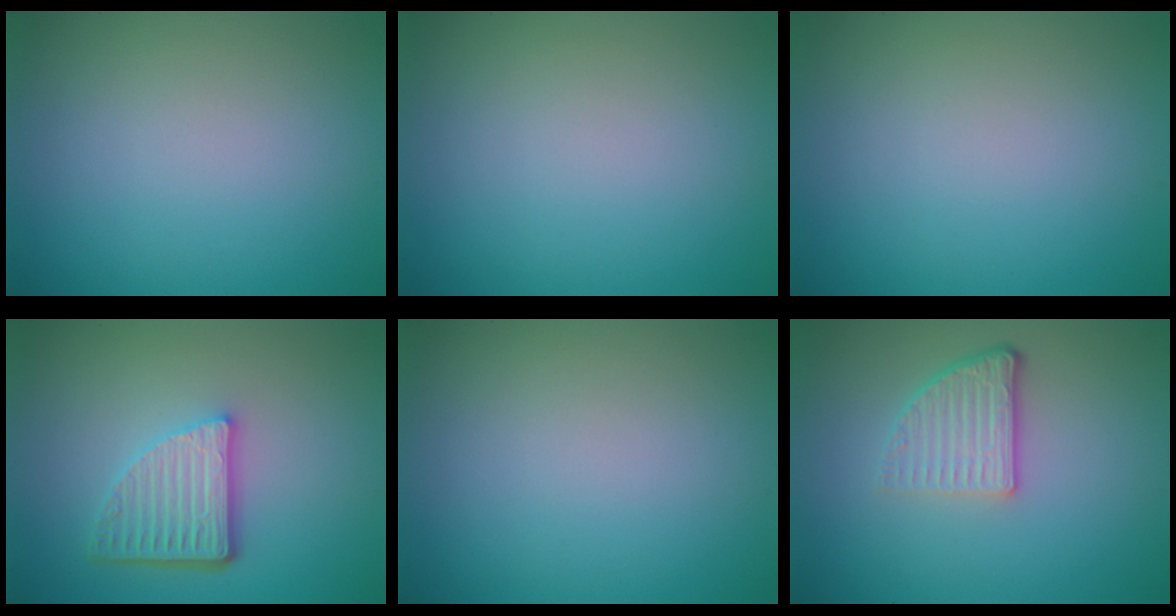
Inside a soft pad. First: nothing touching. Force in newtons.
{"total": 0.0}
{"total": 0.0}
{"total": 4.9, "press": 3.4, "slide": 3.5}
{"total": 0.0}
{"total": 3.8, "press": 2.5, "slide": 2.8}